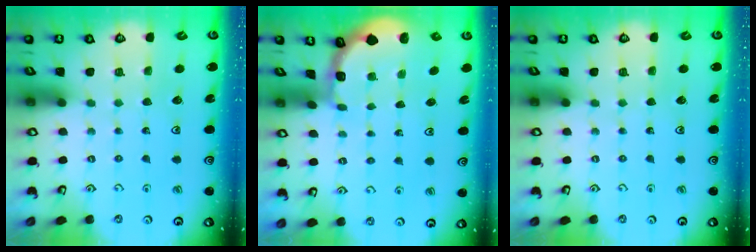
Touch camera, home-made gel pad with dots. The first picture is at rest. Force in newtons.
{"total": 2.6, "press": 2.6, "slide": 0.3}
{"total": 0.0}